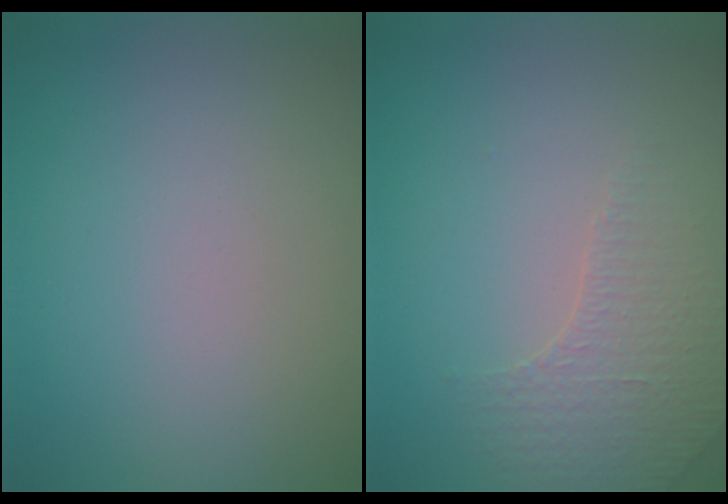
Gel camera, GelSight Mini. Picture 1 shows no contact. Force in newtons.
{"total": 1.5, "press": 1.2, "slide": 0.8}